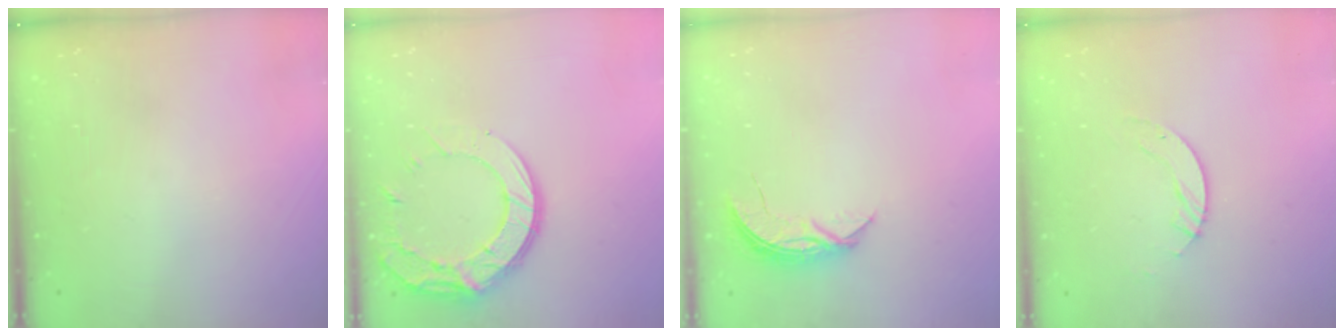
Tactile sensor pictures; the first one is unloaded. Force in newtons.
{"total": 14.4, "press": 14.3, "slide": 1.2}
{"total": 5.9, "press": 5.8, "slide": 0.5}
{"total": 3.0, "press": 3.0, "slide": 0.2}